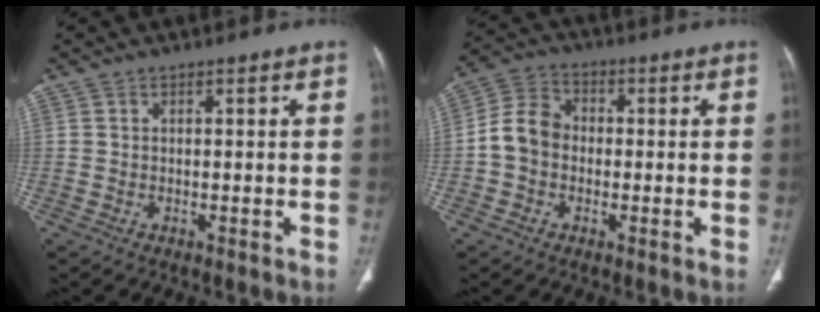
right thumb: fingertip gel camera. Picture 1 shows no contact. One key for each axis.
{"total": 7.7, "fx": -0.9, "fy": 6.4, "fz": 4.3, "tx": -0.069, "ty": 0.028, "tz": -0.030}